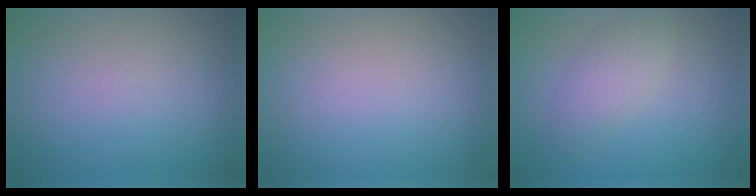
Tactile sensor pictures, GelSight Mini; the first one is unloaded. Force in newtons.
{"total": 0.0}
{"total": 2.7, "press": 2.7, "slide": 0.1}